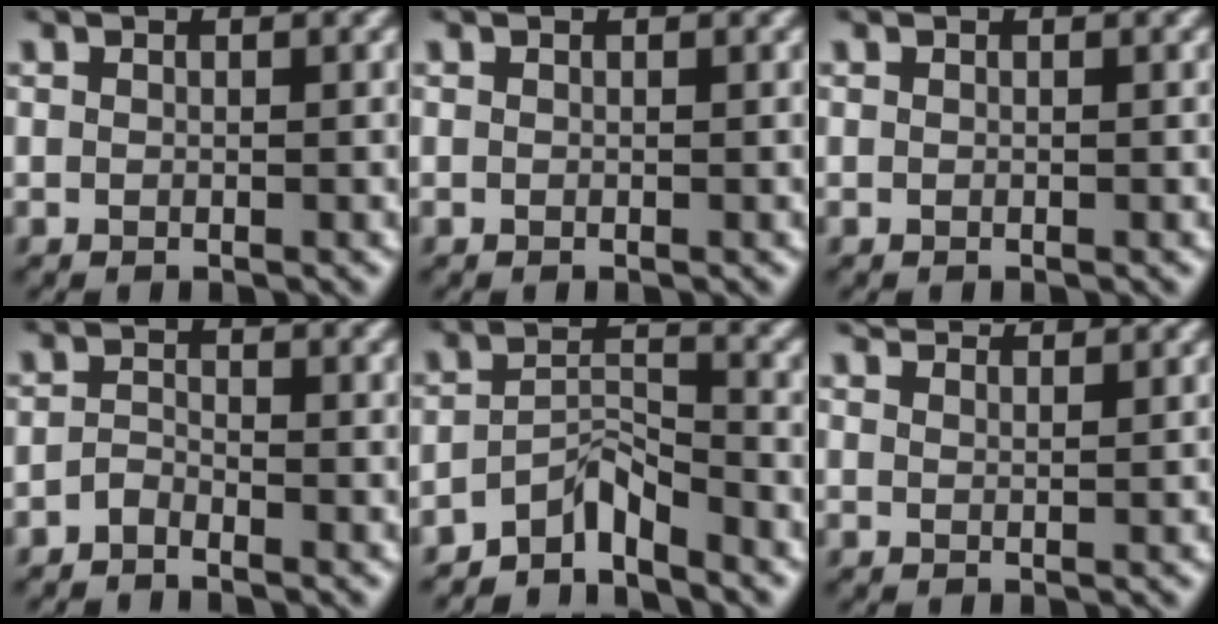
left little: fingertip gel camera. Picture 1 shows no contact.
{"total": 0.0}
{"total": 0.0}
{"total": 1.2, "force": [-1.2, 0.2, 0.3], "torque": [-0.007, 0.007, -0.026]}
{"total": 3.4, "force": [-3.1, 0.6, 1.2], "torque": [-0.022, 0.013, -0.064]}
{"total": 3.3, "force": [3.2, 0.1, 0.8], "torque": [-0.026, 0.010, 0.049]}